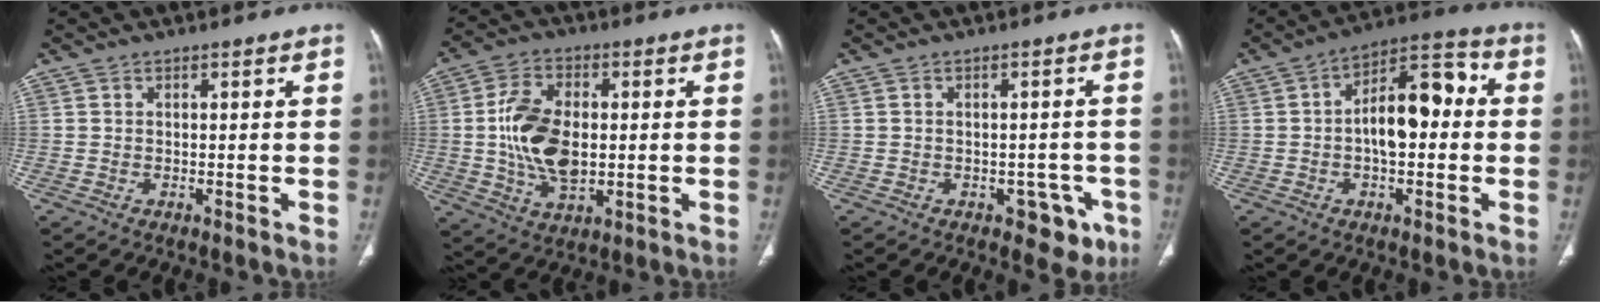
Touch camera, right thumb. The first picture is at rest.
{"total": 13.3, "force": [0.1, 7.9, 10.7], "torque": [-0.195, 0.001, 0.008]}
{"total": 5.3, "force": [-2.6, 3.4, 3.1], "torque": [-0.006, 0.014, -0.028]}
{"total": 12.5, "force": [0.2, 6.4, 10.8], "torque": [-0.150, 0.039, -0.008]}